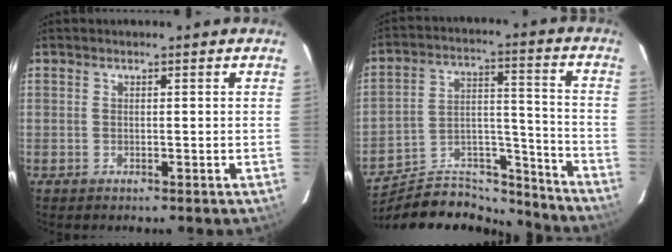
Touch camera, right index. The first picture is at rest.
{"total": 18.6, "force": [-17.1, 6.2, 4.0], "torque": [-0.064, 0.061, -0.255]}